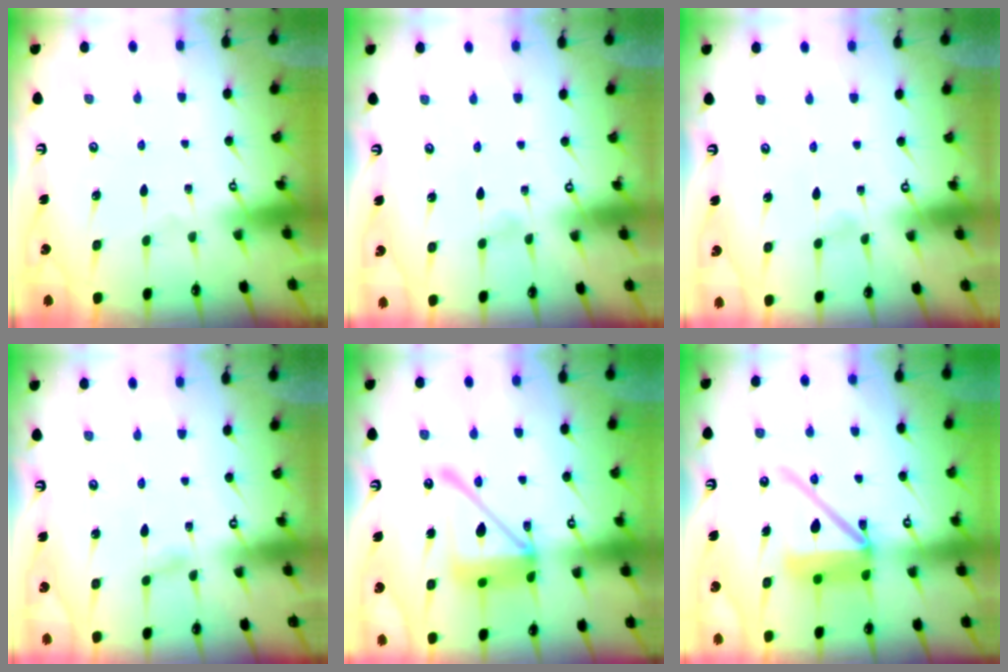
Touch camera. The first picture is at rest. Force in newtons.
{"total": 1.9, "press": 1.9, "slide": 0.2}
{"total": 1.9, "press": 1.9, "slide": 0.2}
{"total": 2.1, "press": 2.1, "slide": 0.3}
{"total": 17.9, "press": 17.8, "slide": 1.7}
{"total": 13.7, "press": 13.6, "slide": 1.8}